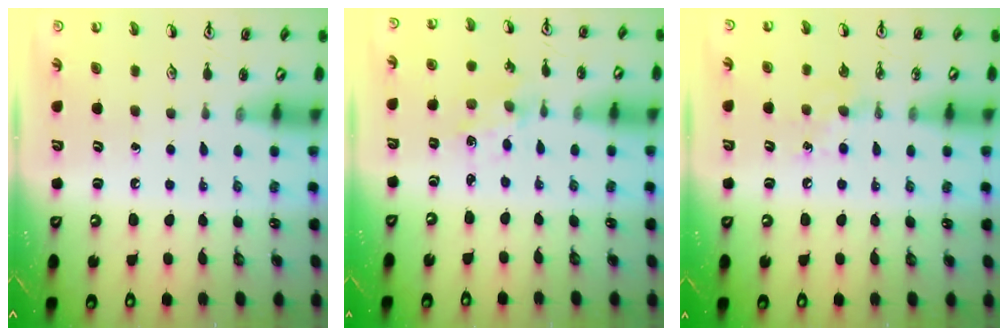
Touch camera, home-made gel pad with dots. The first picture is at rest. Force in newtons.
{"total": 1.1, "press": 1.1, "slide": 0.3}
{"total": 6.6, "press": 6.6, "slide": 0.9}